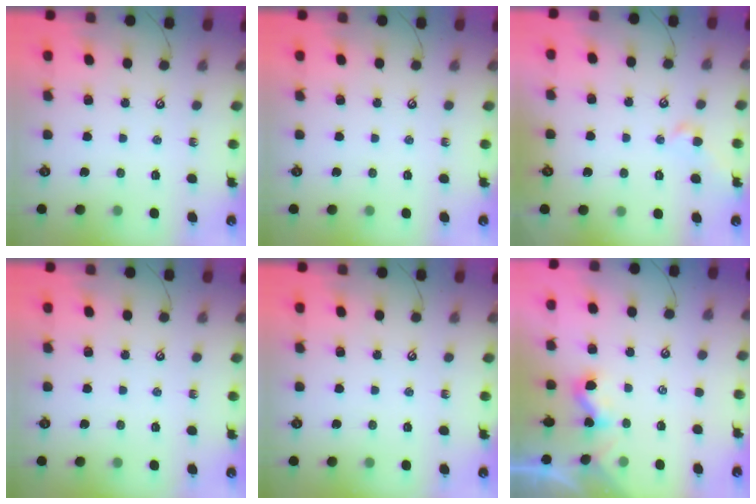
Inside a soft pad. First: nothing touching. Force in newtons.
{"total": 0.0}
{"total": 0.8, "press": 0.7, "slide": 0.5}
{"total": 0.0}
{"total": 0.0}
{"total": 3.1, "press": 3.0, "slide": 0.3}